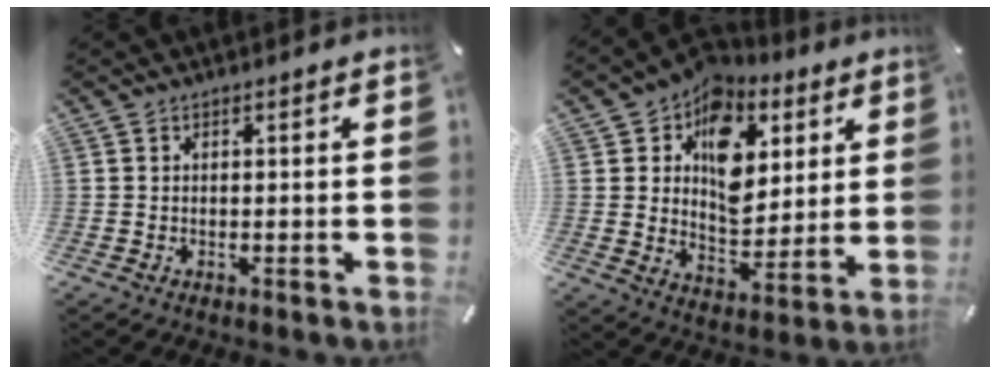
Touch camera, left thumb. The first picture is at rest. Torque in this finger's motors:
{"motor_torque": [2.47, 2.54, 1.47, -1.20, 0.42]}